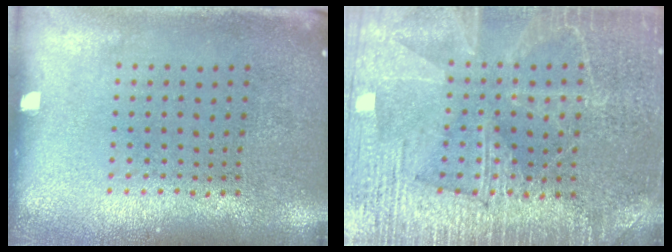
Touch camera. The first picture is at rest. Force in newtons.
{"total": 3.6, "press": 3.6, "slide": 0.5}